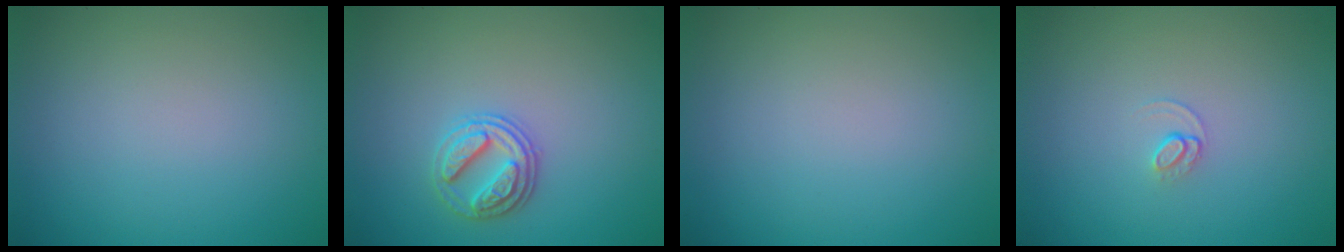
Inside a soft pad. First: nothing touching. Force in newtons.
{"total": 2.6, "press": 2.6, "slide": 0.5}
{"total": 0.0}
{"total": 0.9, "press": 0.4, "slide": 0.8}